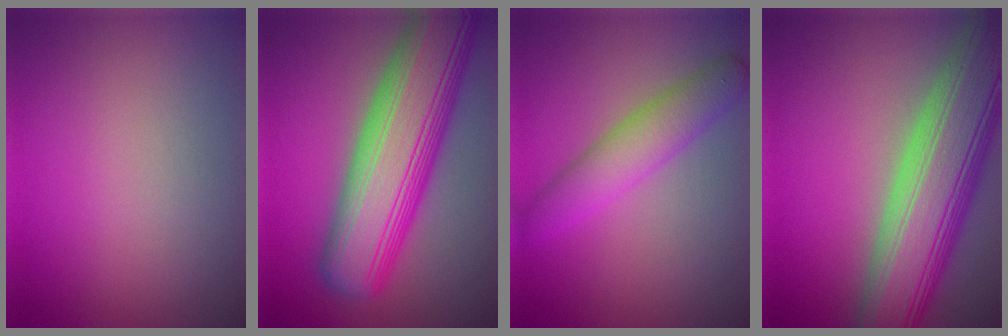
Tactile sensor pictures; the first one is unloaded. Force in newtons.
{"total": 12.5, "press": 12.4, "slide": 0.7}
{"total": 4.1, "press": 4.1, "slide": 0.1}
{"total": 12.4, "press": 12.4, "slide": 0.8}